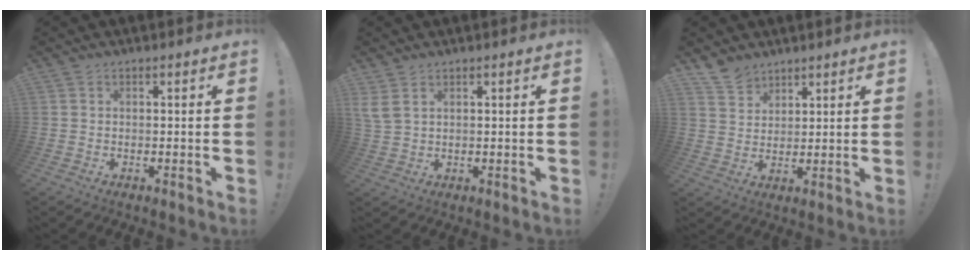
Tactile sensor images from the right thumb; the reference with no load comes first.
{"total": 4.0, "force": [2.3, 2.0, 2.6], "torque": [-0.052, -0.007, 0.042]}
{"total": 7.0, "force": [5.7, 3.9, 1.0], "torque": [-0.017, -0.040, 0.111]}